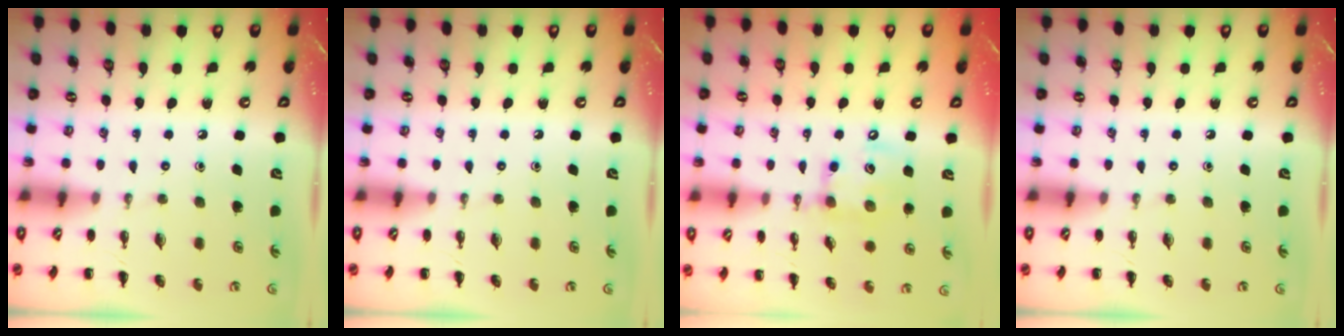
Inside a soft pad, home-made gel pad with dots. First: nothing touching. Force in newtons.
{"total": 0.0}
{"total": 11.1, "press": 11.0, "slide": 1.3}
{"total": 0.0}